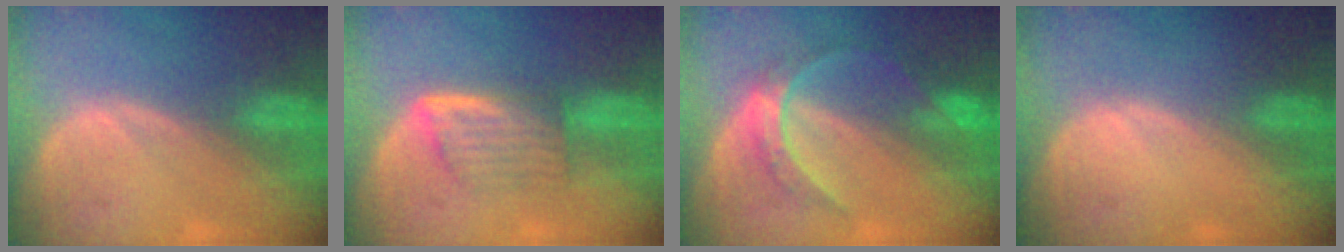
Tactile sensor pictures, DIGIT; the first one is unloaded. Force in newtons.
{"total": 5.7, "press": 5.3, "slide": 2.3}
{"total": 6.5, "press": 5.6, "slide": 3.4}
{"total": 0.6, "press": 0.1, "slide": 0.6}